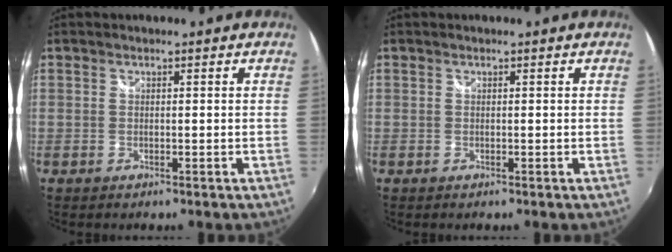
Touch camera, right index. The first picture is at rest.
{"total": 0.0}